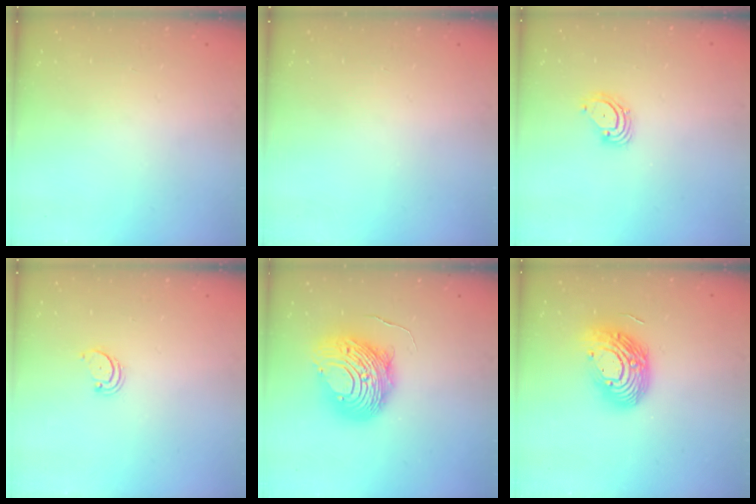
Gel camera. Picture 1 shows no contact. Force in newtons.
{"total": 0.0}
{"total": 3.6, "press": 3.6, "slide": 0.3}
{"total": 2.4, "press": 2.3, "slide": 0.5}
{"total": 13.6, "press": 13.5, "slide": 1.3}
{"total": 14.8, "press": 14.8, "slide": 1.0}